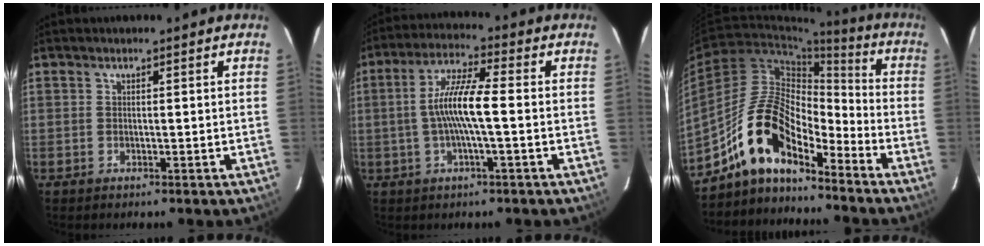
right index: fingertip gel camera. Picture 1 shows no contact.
{"total": 8.9, "force": [-1.1, 0.8, 8.8], "torque": [-0.177, 0.010, -0.022]}
{"total": 13.4, "force": [-10.1, 4.8, 7.3], "torque": [-0.136, 0.020, -0.202]}